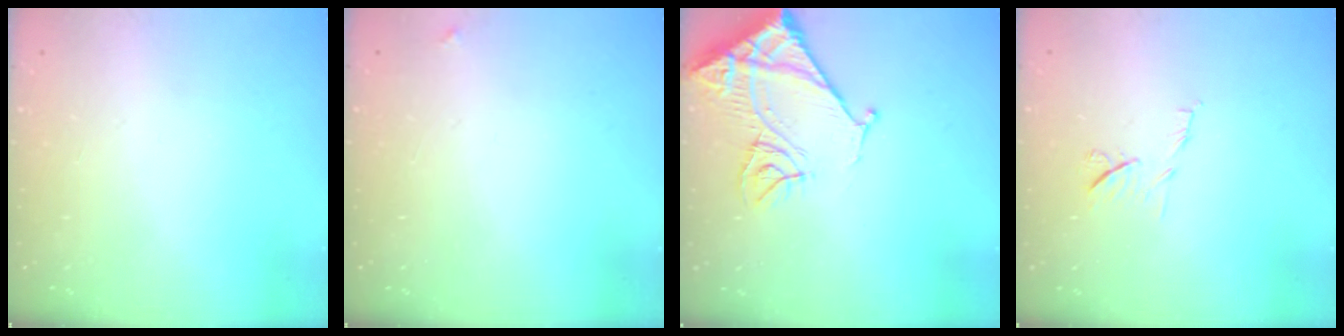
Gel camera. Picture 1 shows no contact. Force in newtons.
{"total": 3.3, "press": 3.3, "slide": 0.4}
{"total": 14.3, "press": 14.2, "slide": 1.8}
{"total": 6.2, "press": 6.2, "slide": 0.7}